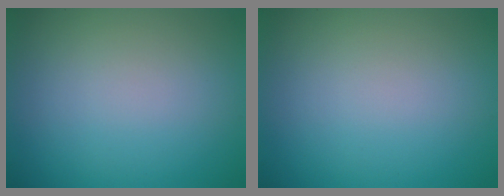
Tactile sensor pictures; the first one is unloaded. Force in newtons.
{"total": 0.0}